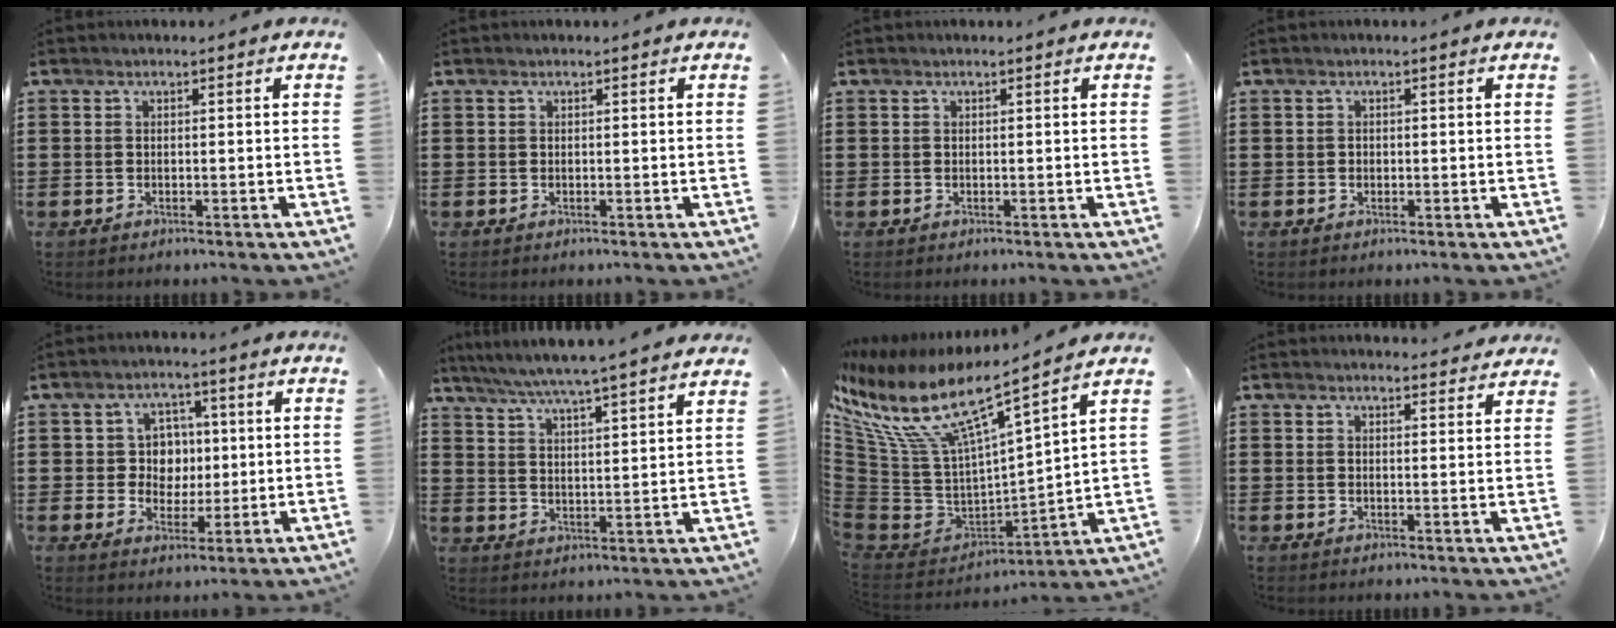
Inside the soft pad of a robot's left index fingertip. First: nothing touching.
{"total": 0.0}
{"total": 0.0}
{"total": 0.6, "force": [-0.1, 0.5, 0.3], "torque": [-0.008, 0.002, -0.002]}
{"total": 5.4, "force": [0.8, 5.0, 2.0], "torque": [-0.047, 0.010, 0.008]}
{"total": 5.5, "force": [5.0, -1.1, 2.0], "torque": [-0.060, -0.035, 0.083]}
{"total": 10.7, "force": [6.6, 2.5, 8.0], "torque": [-0.195, -0.055, 0.101]}
{"total": 2.5, "force": [2.4, 0.1, 0.2], "torque": [-0.003, -0.009, 0.045]}